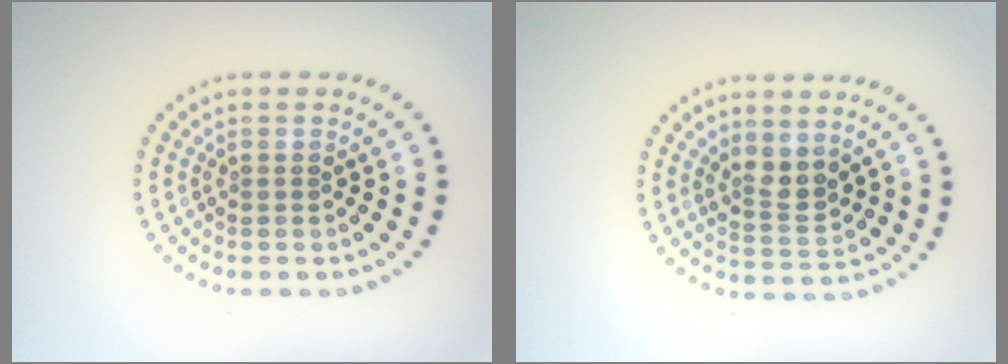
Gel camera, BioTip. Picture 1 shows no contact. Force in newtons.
{"total": 2.6, "press": 2.4, "slide": 1.1}